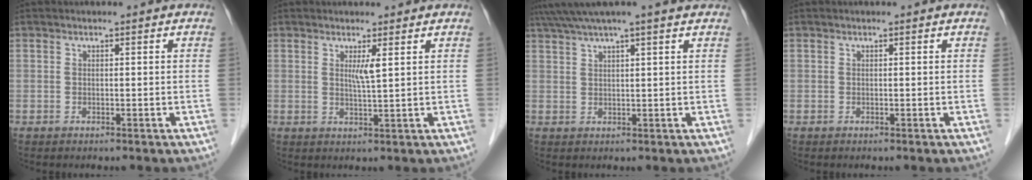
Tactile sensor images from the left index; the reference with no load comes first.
{"total": 2.2, "force": [0.9, -0.3, 1.9], "torque": [-0.039, -0.007, 0.019]}
{"total": 8.6, "force": [7.1, -0.7, 4.8], "torque": [-0.084, 0.043, 0.100]}
{"total": 0.0}